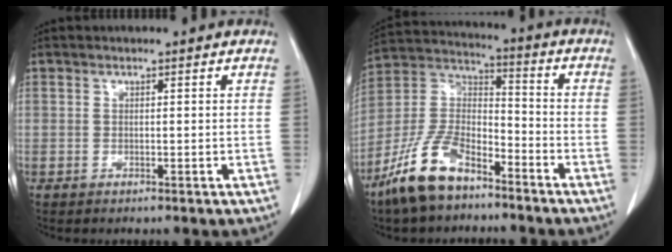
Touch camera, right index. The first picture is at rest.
{"total": 13.1, "force": [-9.3, 5.4, 7.5], "torque": [-0.163, 0.009, -0.183]}